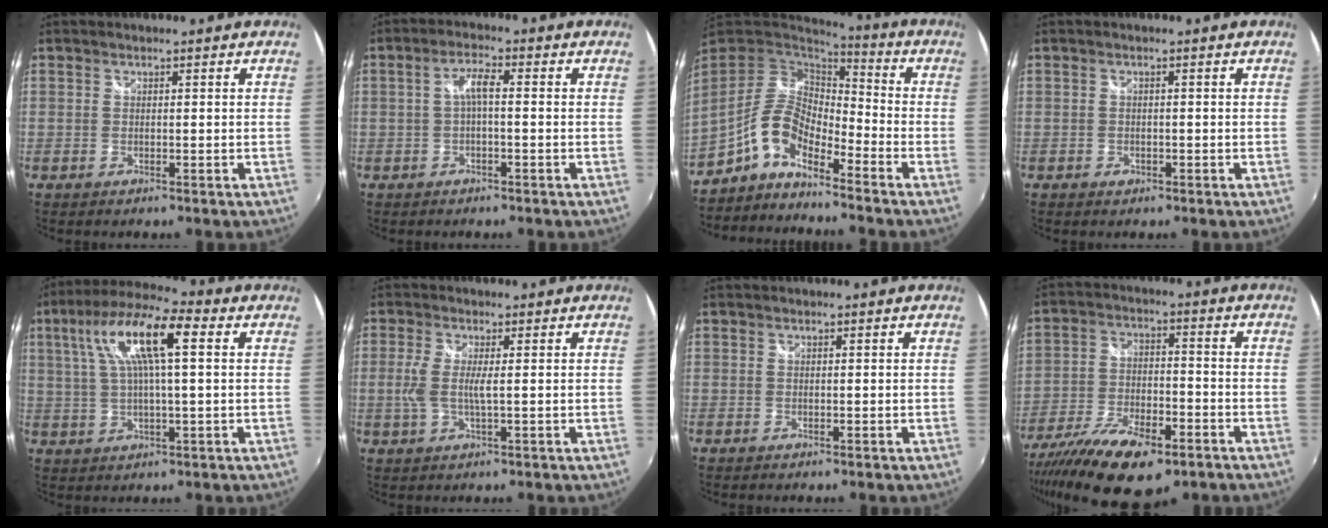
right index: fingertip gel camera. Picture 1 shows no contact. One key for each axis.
{"total": 3.3, "fx": -0.4, "fy": 0.7, "fz": 3.2, "tx": -0.064, "ty": 0.010, "tz": -0.007}
{"total": 9.3, "fx": -6.1, "fy": 3.6, "fz": 6.1, "tx": -0.123, "ty": 0.016, "tz": -0.127}
{"total": 1.3, "fx": -0.8, "fy": 1.1, "fz": 0.4, "tx": -0.007, "ty": -0.001, "tz": -0.009}
{"total": 13.5, "fx": 4.0, "fy": 2.9, "fz": 12.6, "tx": -0.238, "ty": 0.027, "tz": 0.068}
{"total": 4.6, "fx": 0.0, "fy": 0.7, "fz": 4.6, "tx": -0.100, "ty": -0.004, "tz": -0.004}
{"total": 0.0}
{"total": 19.2, "fx": -12.7, "fy": 7.3, "fz": 12.4, "tx": -0.255, "ty": -0.053, "tz": -0.213}